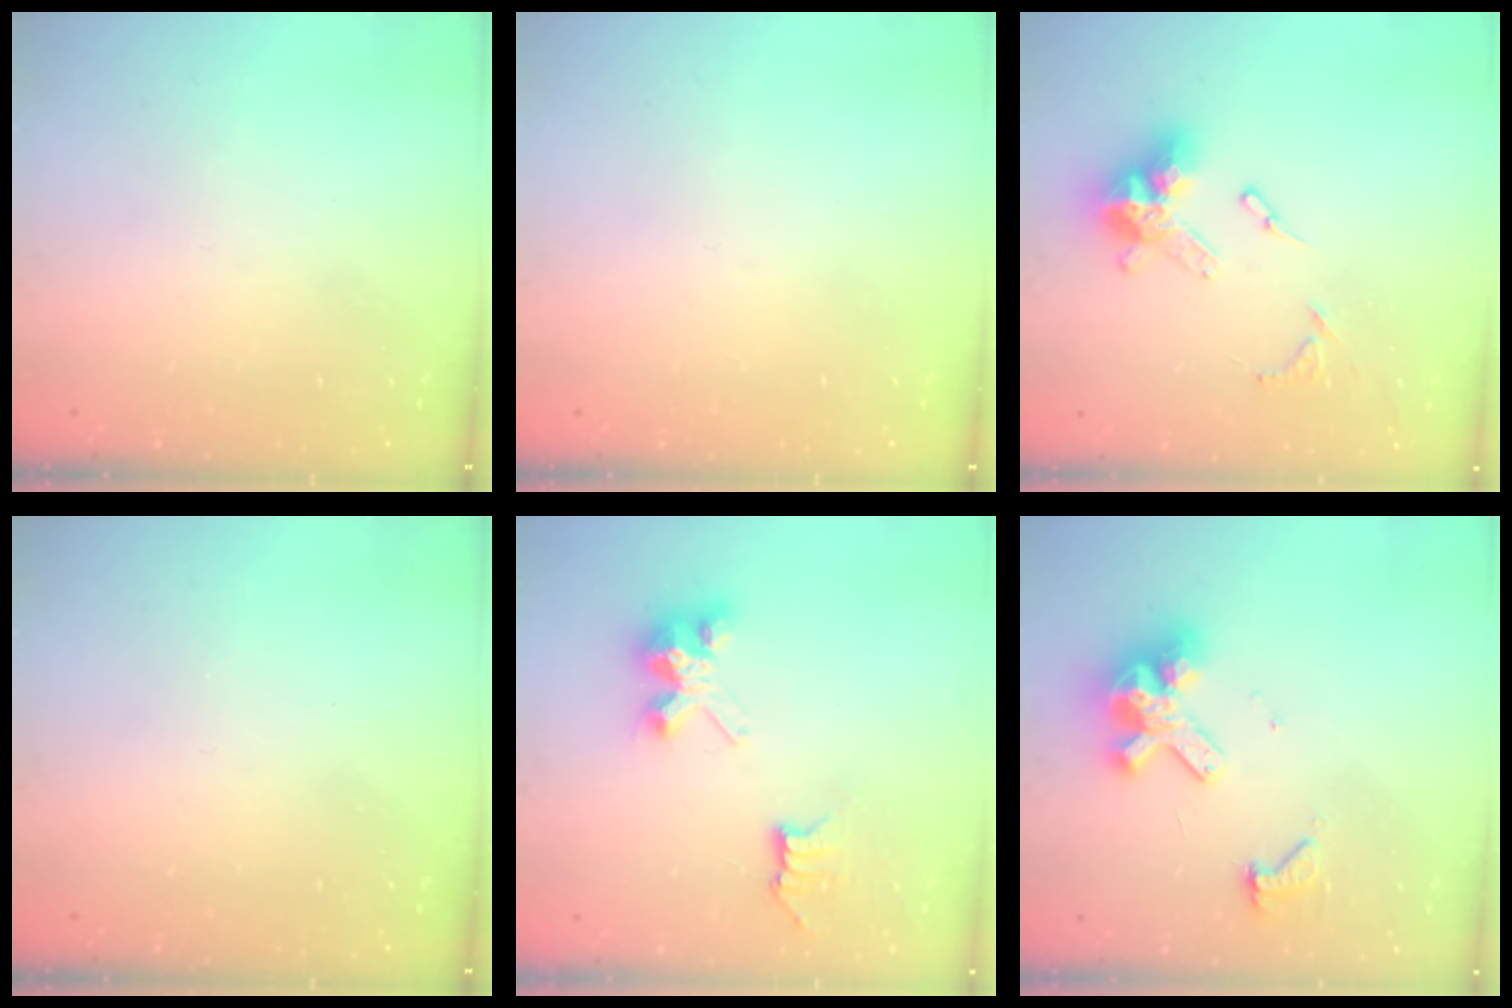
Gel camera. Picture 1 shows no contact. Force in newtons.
{"total": 0.0}
{"total": 14.2, "press": 14.1, "slide": 1.3}
{"total": 0.0}
{"total": 6.7, "press": 6.7, "slide": 0.1}
{"total": 11.4, "press": 11.4, "slide": 1.4}